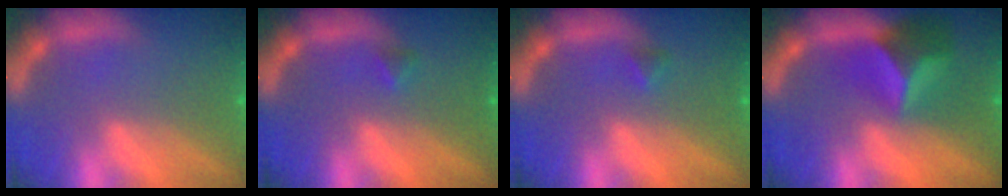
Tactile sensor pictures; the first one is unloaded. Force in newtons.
{"total": 0.9}
{"total": 0.9}
{"total": 6.0}